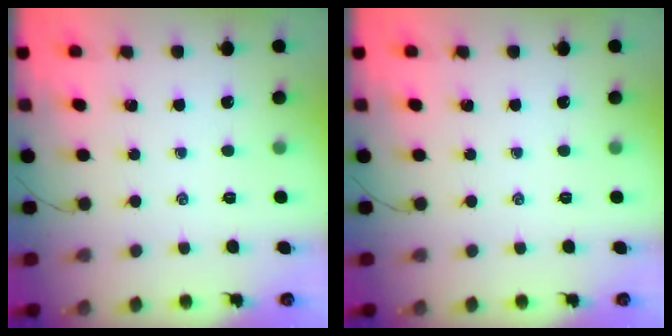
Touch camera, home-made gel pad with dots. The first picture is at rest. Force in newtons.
{"total": 0.0}